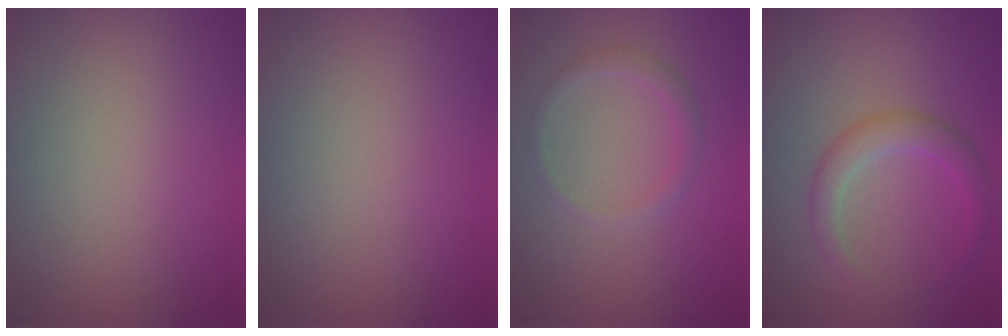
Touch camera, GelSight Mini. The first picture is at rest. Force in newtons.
{"total": 0.0}
{"total": 1.4, "press": 1.4, "slide": 0.2}
{"total": 2.8, "press": 2.7, "slide": 0.2}